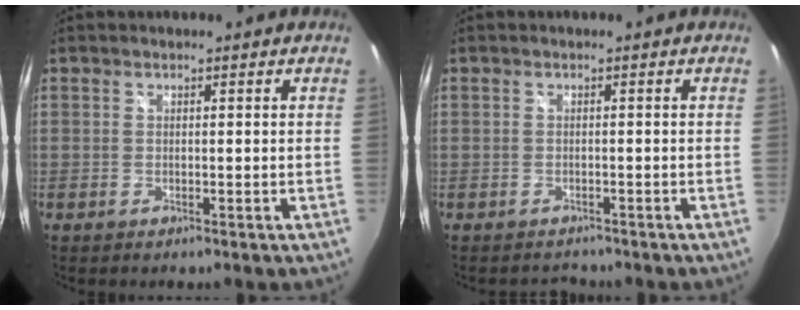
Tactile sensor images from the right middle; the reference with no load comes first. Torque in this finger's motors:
{"motor_torque": [-1.21, 0.36, -0.38, -0.12]}